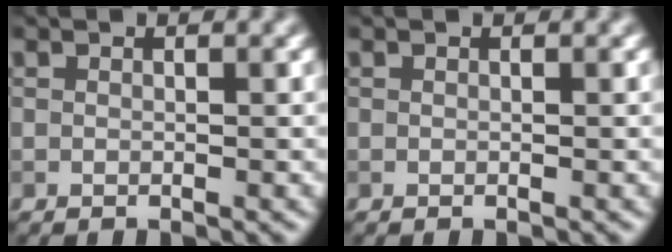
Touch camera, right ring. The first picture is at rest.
{"total": 0.0}